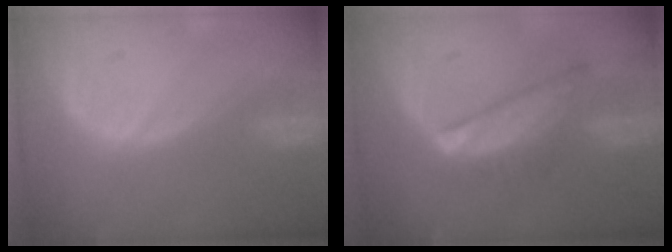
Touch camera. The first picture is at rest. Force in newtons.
{"total": 7.6, "press": 6.6, "slide": 3.7}